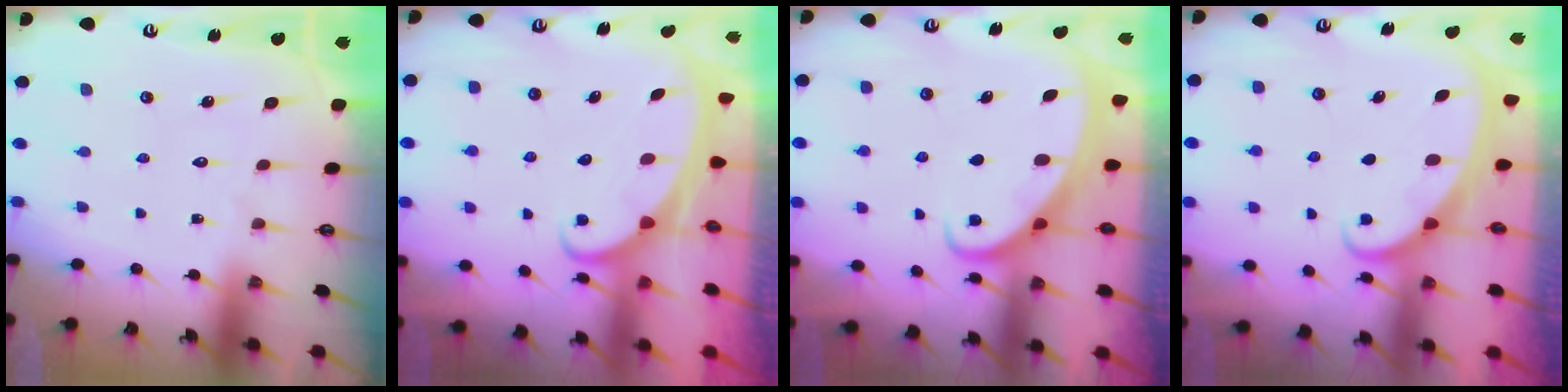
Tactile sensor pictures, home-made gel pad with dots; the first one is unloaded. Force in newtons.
{"total": 2.1, "press": 2.1, "slide": 0.3}
{"total": 2.5, "press": 2.5, "slide": 0.3}
{"total": 2.3, "press": 2.2, "slide": 0.3}